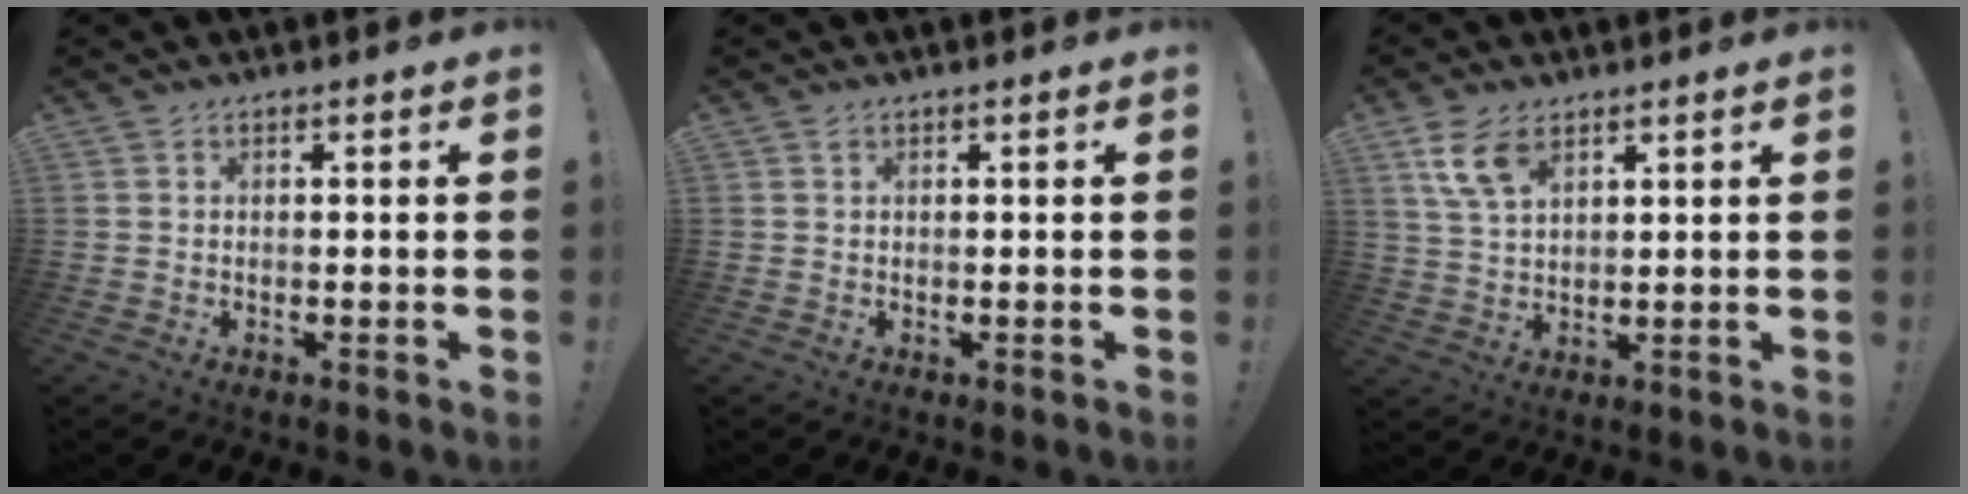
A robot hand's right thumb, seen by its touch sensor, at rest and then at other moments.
{"total": 0.6, "force": [0.4, 0.3, 0.3], "torque": [-0.004, 0.000, 0.006]}
{"total": 8.3, "force": [4.8, 4.1, 5.4], "torque": [-0.097, -0.014, 0.093]}